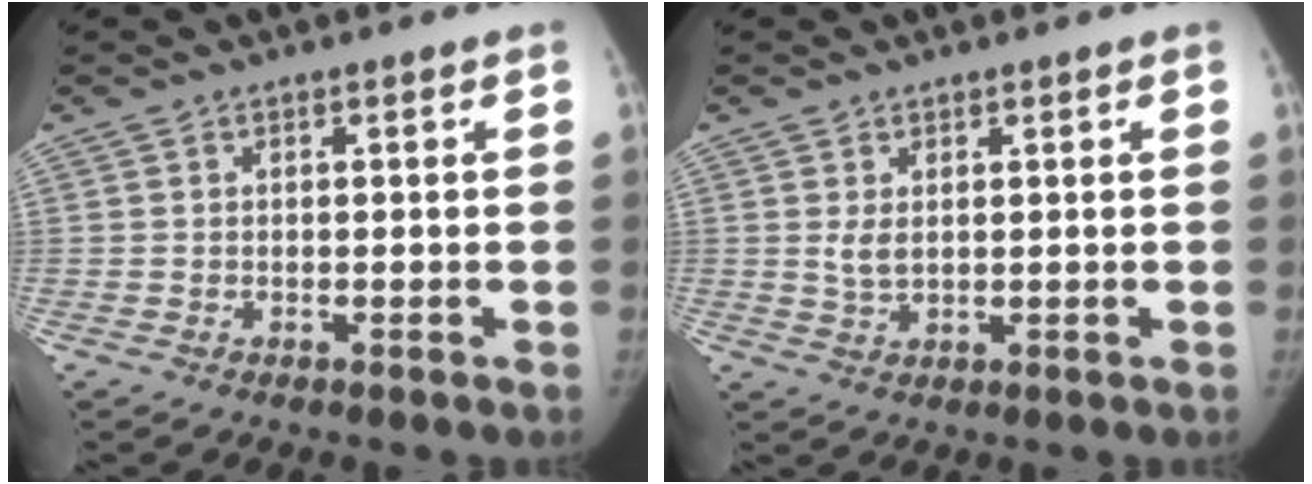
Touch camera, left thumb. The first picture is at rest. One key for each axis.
{"total": 2.6, "fx": 0.8, "fy": 1.5, "fz": 1.9, "tx": -0.032, "ty": -0.007, "tz": 0.022}